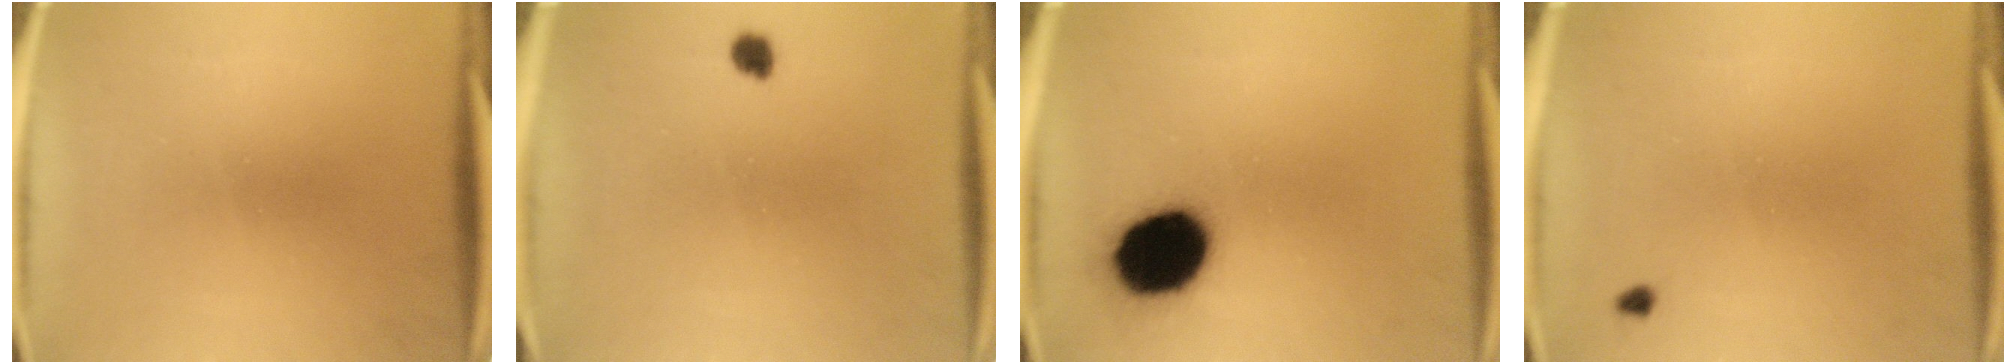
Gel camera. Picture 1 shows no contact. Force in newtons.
{"total": 1.8}
{"total": 17.3}
{"total": 0.7}